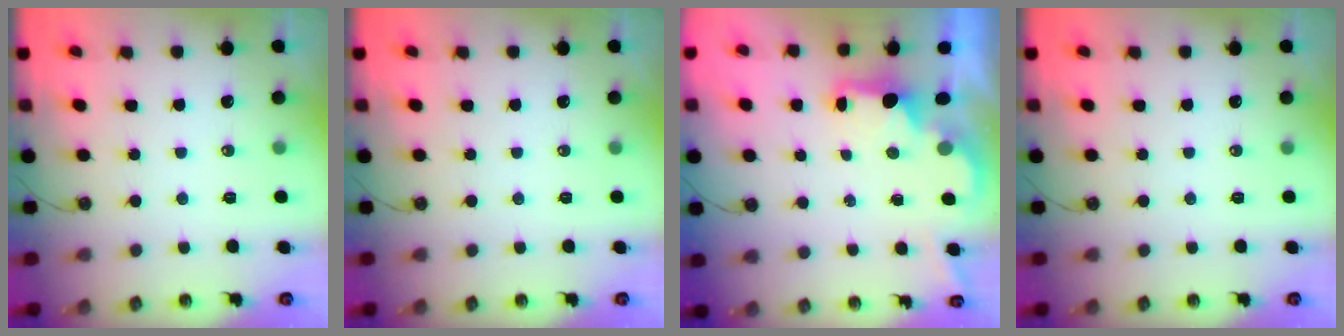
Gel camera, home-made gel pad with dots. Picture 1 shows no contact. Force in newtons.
{"total": 0.0}
{"total": 1.9, "press": 1.8, "slide": 0.7}
{"total": 0.0}